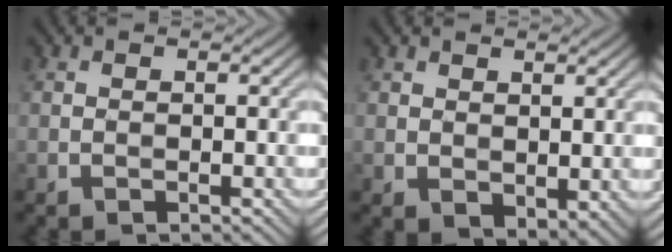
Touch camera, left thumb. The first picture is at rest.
{"total": 3.0, "force": [1.1, 2.2, 1.8], "torque": [-0.037, -0.012, 0.026]}